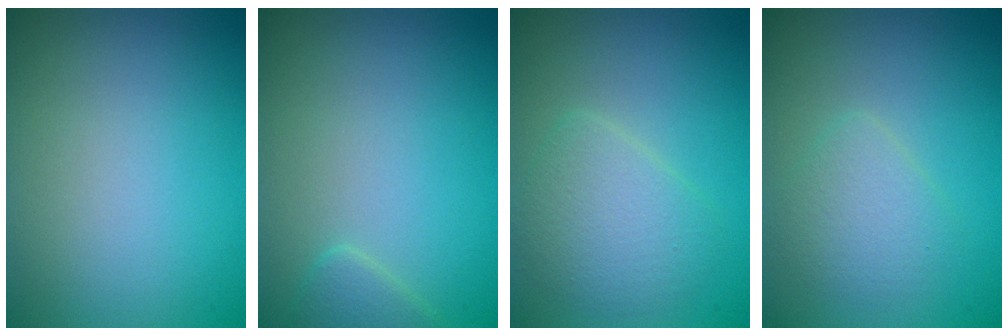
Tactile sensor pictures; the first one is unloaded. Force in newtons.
{"total": 1.4, "press": 1.4, "slide": 0.1}
{"total": 3.3, "press": 3.3, "slide": 0.1}
{"total": 2.3, "press": 2.3, "slide": 0.1}